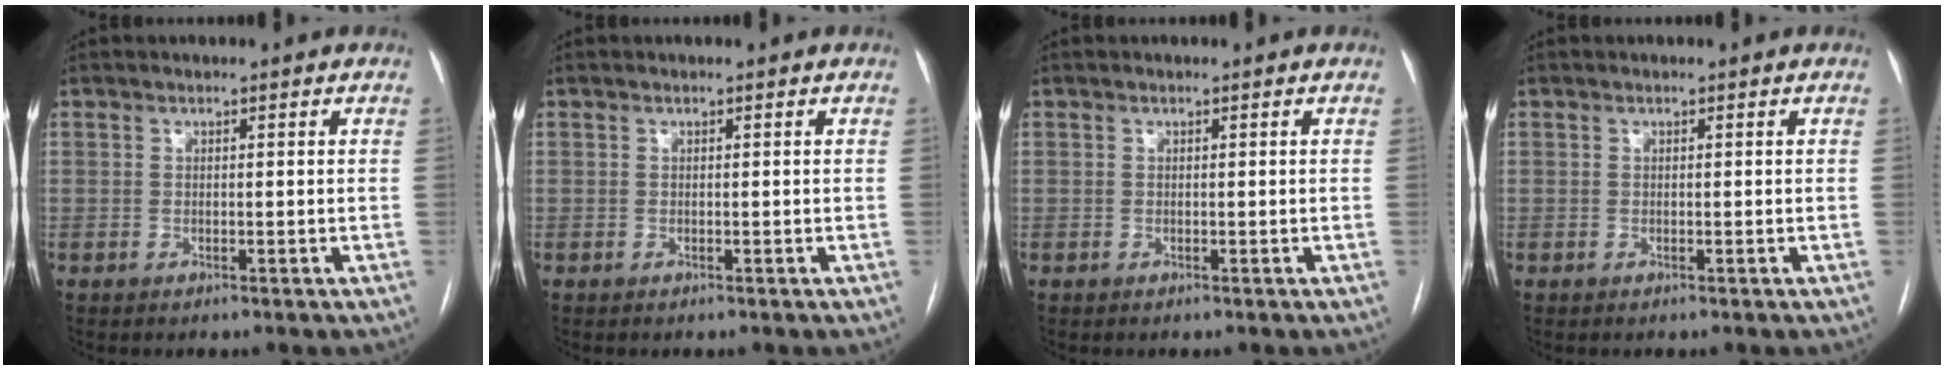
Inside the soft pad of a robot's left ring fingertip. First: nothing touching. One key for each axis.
{"total": 0.0}
{"total": 0.0}
{"total": 0.0}